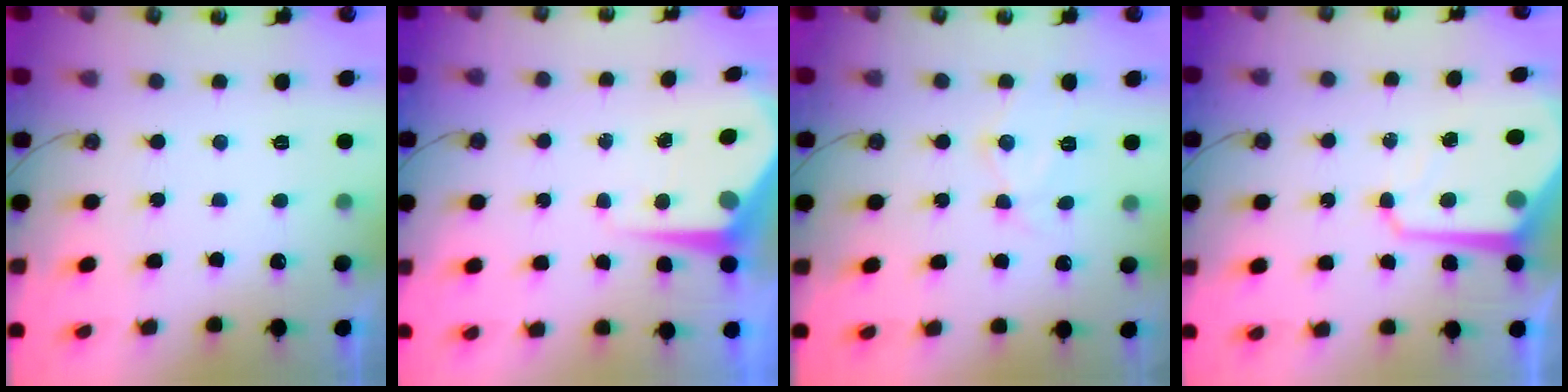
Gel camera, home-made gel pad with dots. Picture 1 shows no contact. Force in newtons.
{"total": 6.9, "press": 6.9, "slide": 0.4}
{"total": 8.9, "press": 8.9, "slide": 0.4}
{"total": 10.3, "press": 10.2, "slide": 1.0}